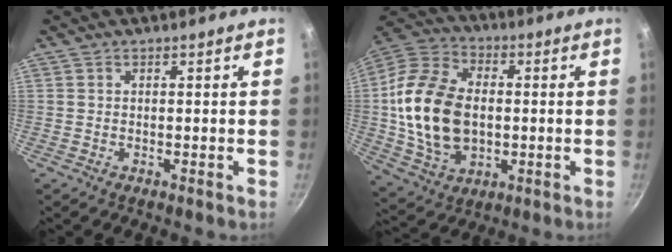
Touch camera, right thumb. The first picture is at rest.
{"total": 19.7, "force": [-0.3, 13.4, 14.5], "torque": [-0.261, 0.015, -0.004]}